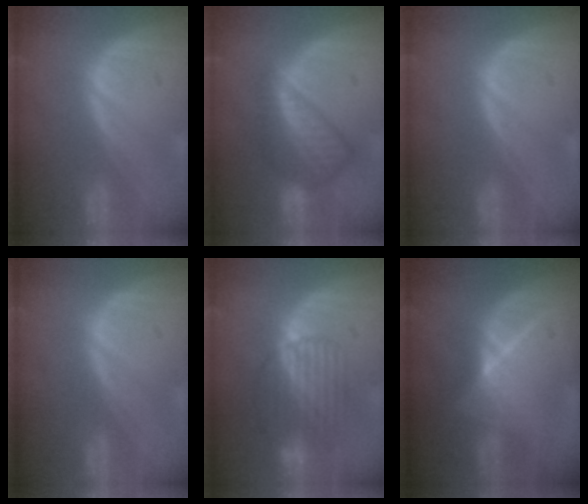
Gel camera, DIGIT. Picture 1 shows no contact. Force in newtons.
{"total": 7.3, "press": 6.9, "slide": 2.2}
{"total": 0.0}
{"total": 0.0}
{"total": 8.2, "press": 7.4, "slide": 3.5}
{"total": 7.4, "press": 7.4, "slide": 0.5}